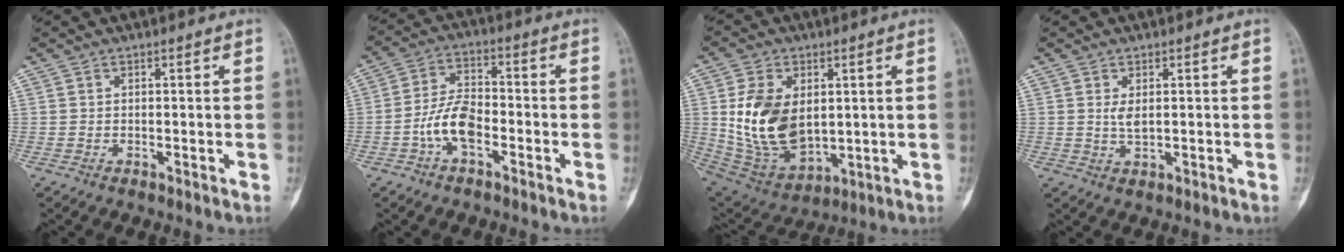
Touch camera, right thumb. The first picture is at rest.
{"total": 8.0, "force": [-3.0, 4.0, 6.2], "torque": [-0.117, 0.029, -0.062]}
{"total": 16.3, "force": [1.9, 10.5, 12.4], "torque": [-0.211, -0.016, 0.058]}
{"total": 2.1, "force": [0.4, 0.8, 1.9], "torque": [-0.035, -0.005, 0.012]}